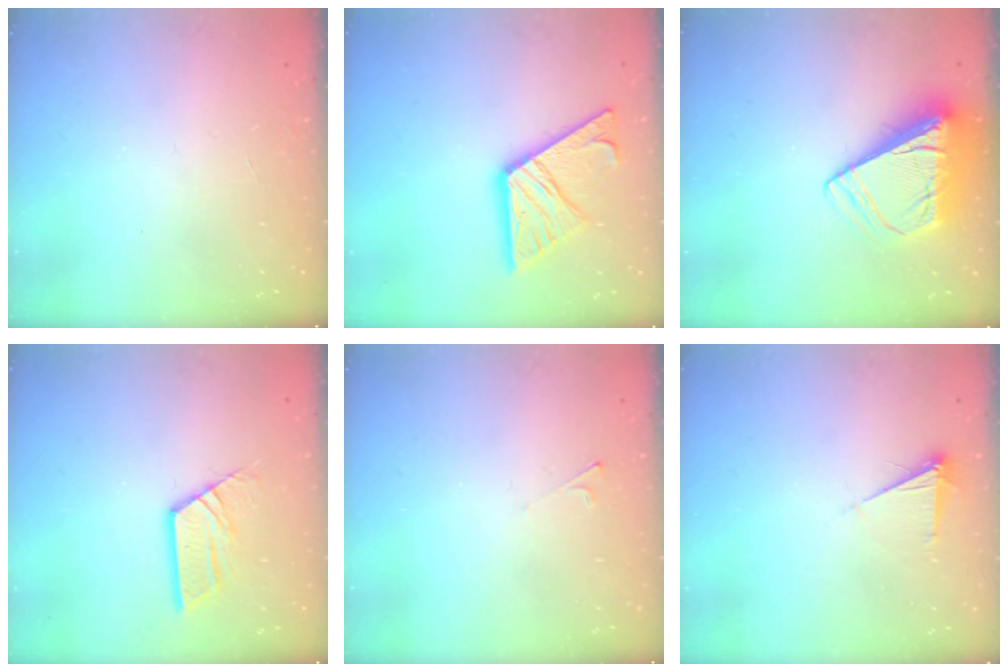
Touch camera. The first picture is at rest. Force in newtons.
{"total": 17.5, "press": 17.4, "slide": 1.7}
{"total": 11.7, "press": 11.6, "slide": 1.5}
{"total": 9.5, "press": 9.5, "slide": 0.8}
{"total": 2.0, "press": 1.9, "slide": 0.4}
{"total": 3.4, "press": 3.3, "slide": 0.5}